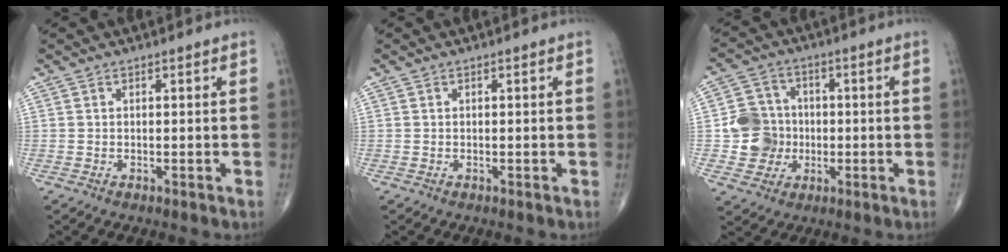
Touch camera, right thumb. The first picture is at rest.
{"total": 0.0}
{"total": 8.7, "force": [-0.9, 8.2, 2.6], "torque": [-0.013, 0.013, -0.017]}